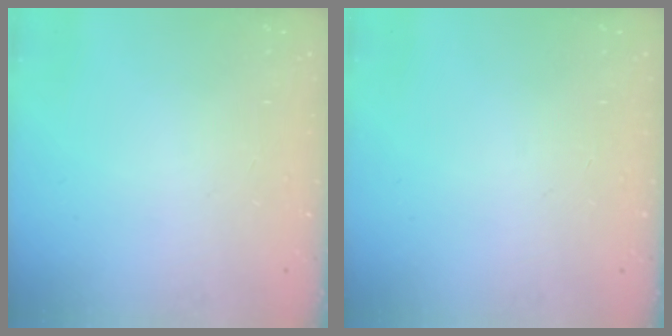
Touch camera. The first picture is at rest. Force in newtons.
{"total": 0.0}